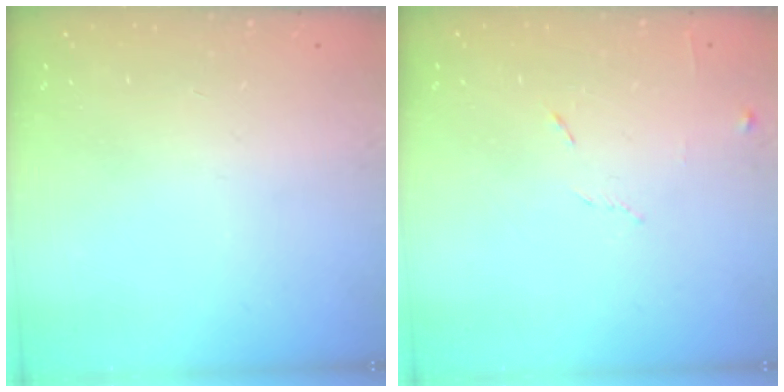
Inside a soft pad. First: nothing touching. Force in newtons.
{"total": 6.4, "press": 6.3, "slide": 0.7}